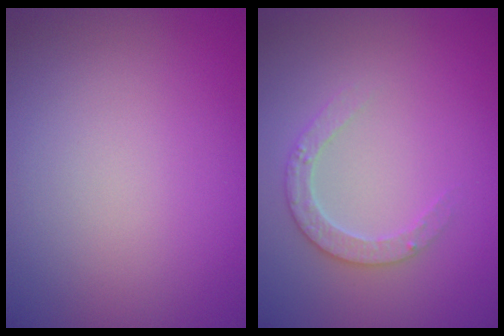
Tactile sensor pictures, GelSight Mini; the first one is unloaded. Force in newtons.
{"total": 2.4, "press": 2.3, "slide": 0.5}